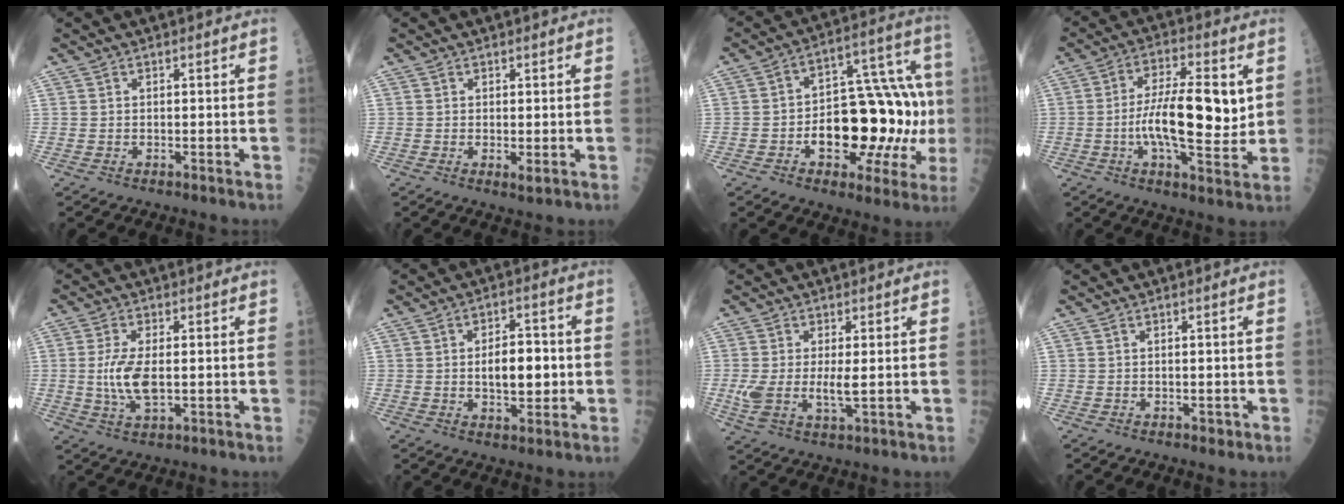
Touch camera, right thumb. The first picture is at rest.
{"total": 1.4, "force": [-0.1, 0.4, 1.4], "torque": [-0.025, -0.006, -0.001]}
{"total": 23.6, "force": [-3.1, 11.9, 20.1], "torque": [-0.264, 0.049, -0.031]}
{"total": 14.8, "force": [0.7, 5.0, 13.9], "torque": [-0.225, 0.001, 0.010]}
{"total": 7.3, "force": [-0.2, 2.9, 6.7], "torque": [-0.139, -0.008, -0.001]}
{"total": 8.0, "force": [-0.1, 4.1, 6.9], "torque": [-0.084, 0.005, 0.000]}
{"total": 6.5, "force": [0.0, 2.2, 6.1], "torque": [-0.139, -0.012, 0.004]}
{"total": 0.6, "force": [-0.2, 0.4, 0.4], "torque": [0.001, 0.001, -0.003]}